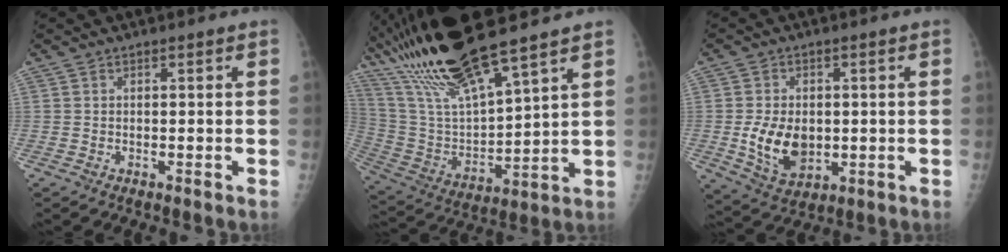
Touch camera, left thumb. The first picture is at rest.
{"total": 21.8, "force": [16.6, 3.4, 13.8], "torque": [-0.256, -0.057, 0.325]}
{"total": 9.1, "force": [-0.7, 6.2, 6.6], "torque": [-0.093, -0.011, 0.005]}